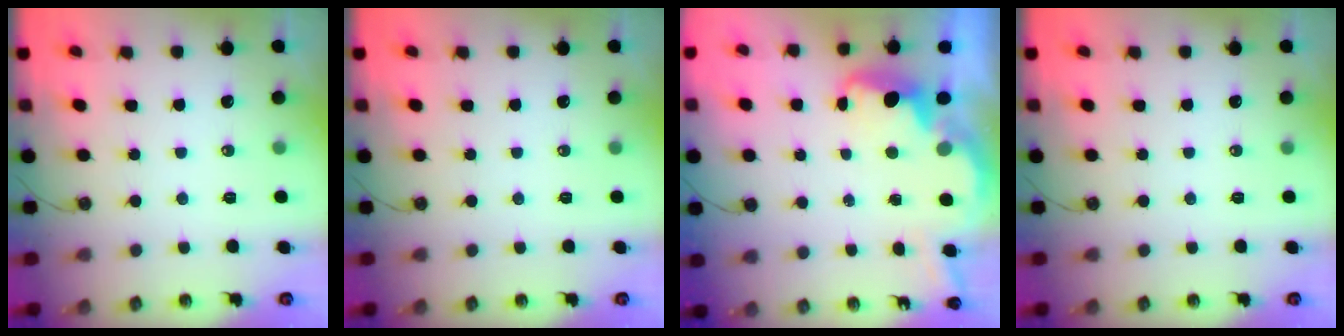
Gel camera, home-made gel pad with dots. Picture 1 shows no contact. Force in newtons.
{"total": 0.0}
{"total": 3.9, "press": 3.9, "slide": 0.5}
{"total": 0.0}